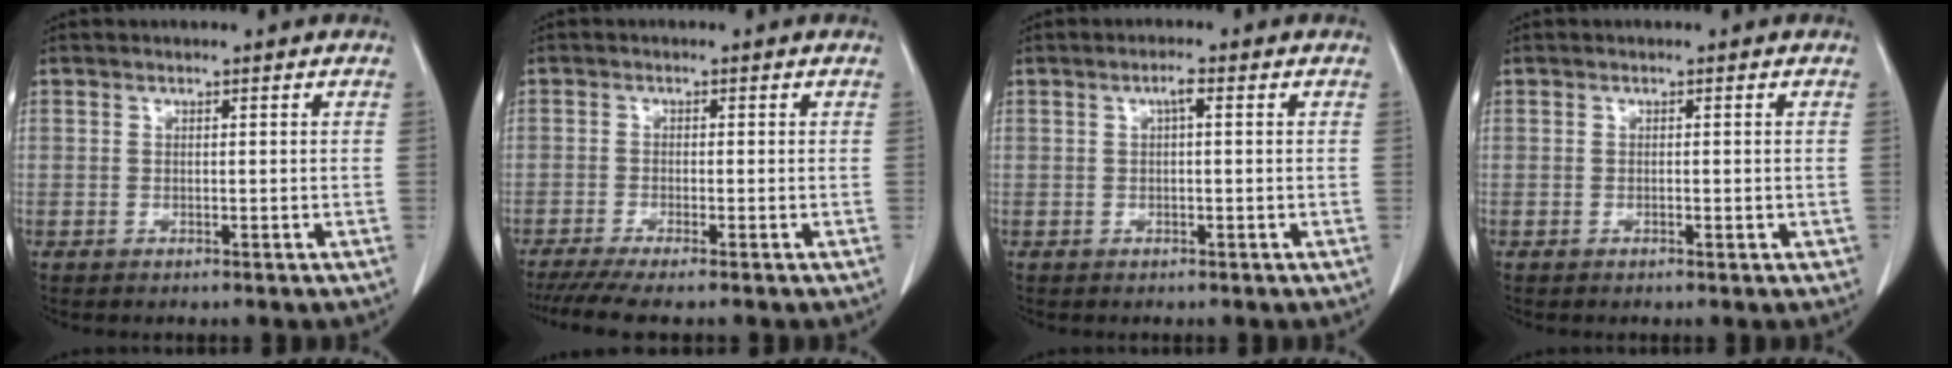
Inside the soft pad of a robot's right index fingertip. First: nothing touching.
{"total": 5.8, "force": [-4.8, -0.3, 3.4], "torque": [-0.047, -0.015, -0.080]}
{"total": 1.6, "force": [0.4, 0.2, 1.5], "torque": [-0.027, 0.004, 0.005]}
{"total": 0.8, "force": [-0.2, 0.4, 0.6], "torque": [-0.012, 0.001, -0.001]}